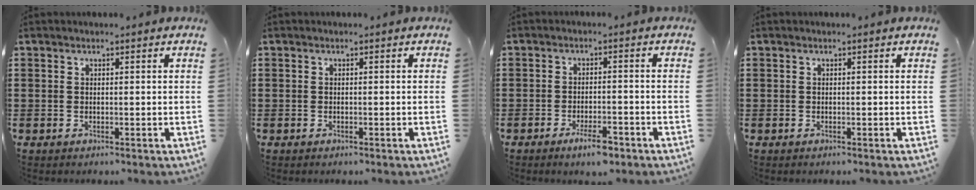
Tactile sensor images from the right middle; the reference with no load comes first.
{"total": 0.0}
{"total": 4.0, "force": [-2.6, 1.0, 2.8], "torque": [-0.051, 0.002, -0.047]}
{"total": 0.0}